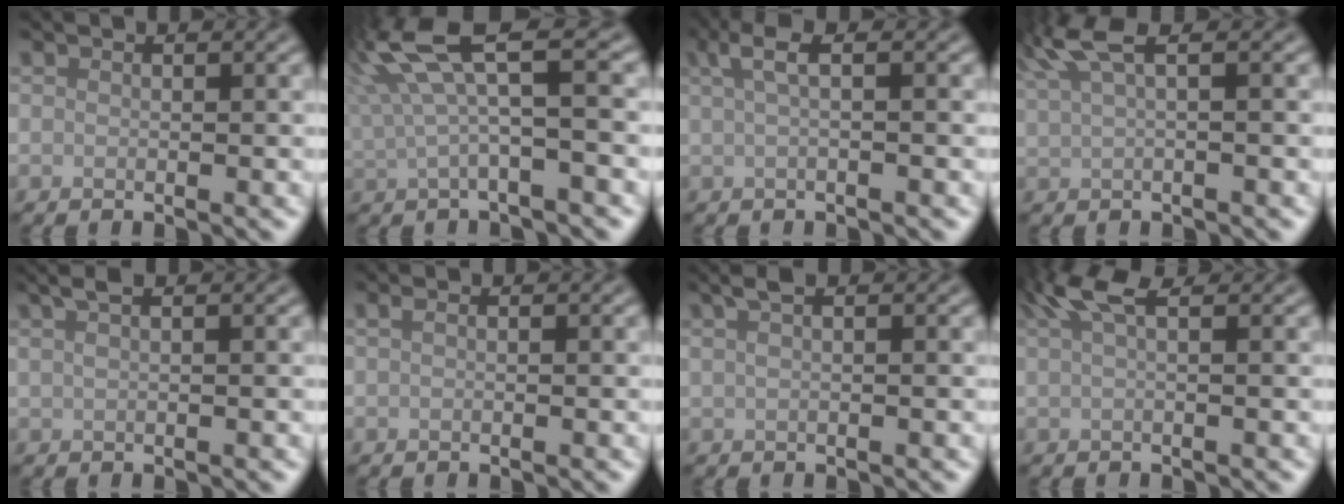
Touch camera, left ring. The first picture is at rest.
{"total": 6.8, "force": [3.0, 1.3, 6.0], "torque": [-0.127, 0.014, 0.053]}
{"total": 2.7, "force": [0.9, 0.7, 2.4], "torque": [-0.039, 0.008, 0.015]}
{"total": 4.2, "force": [2.4, 1.0, 3.3], "torque": [-0.069, 0.019, 0.044]}
{"total": 2.2, "force": [1.3, 0.7, 1.6], "torque": [-0.027, 0.004, 0.014]}
{"total": 0.7, "force": [0.2, 0.2, 0.6], "torque": [-0.013, 0.007, 0.004]}
{"total": 1.9, "force": [0.9, 0.6, 1.5], "torque": [-0.027, 0.004, 0.012]}
{"total": 3.3, "force": [1.9, 0.7, 2.6], "torque": [-0.045, 0.011, 0.034]}